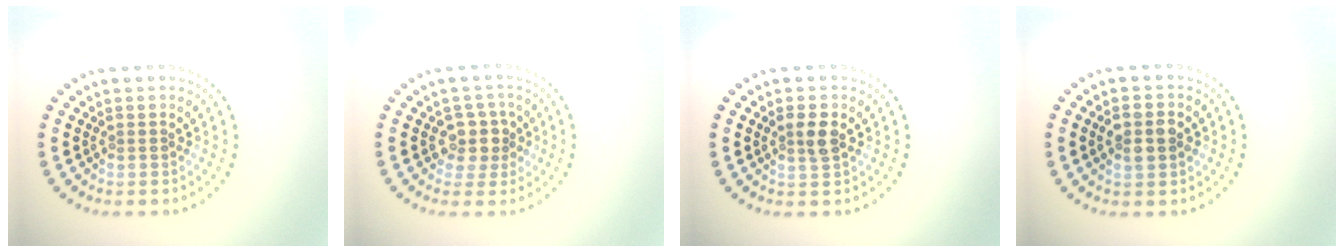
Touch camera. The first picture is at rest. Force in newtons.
{"total": 2.5, "press": 2.0, "slide": 1.4}
{"total": 1.8, "press": 1.8, "slide": 0.5}
{"total": 2.8, "press": 2.8, "slide": 0.1}